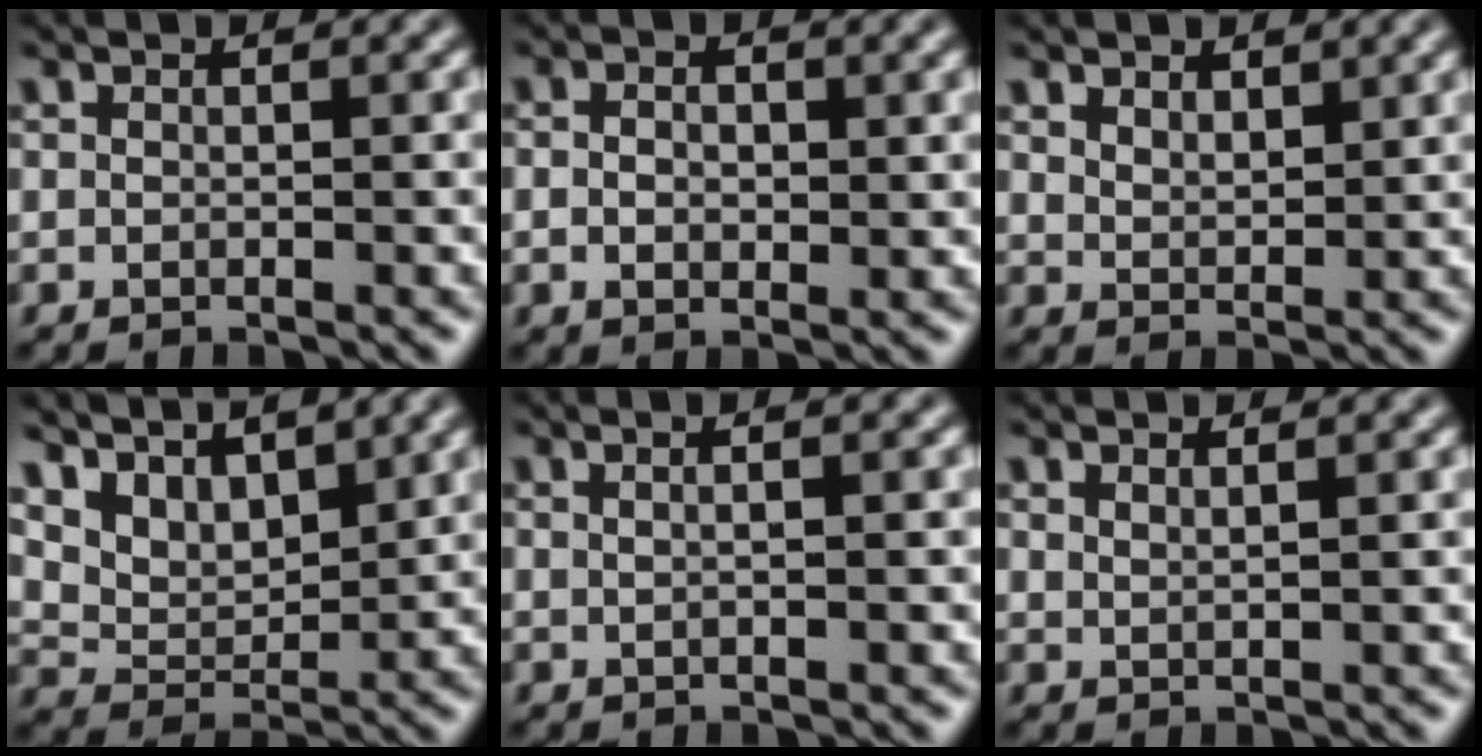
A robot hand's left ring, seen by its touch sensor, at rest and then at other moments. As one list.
[{"total": 2.4, "force": [0.2, 1.5, 1.9], "torque": [-0.036, 0.001, 0.001]}, {"total": 2.2, "force": [1.8, 1.1, 0.8], "torque": [-0.021, -0.002, 0.032]}, {"total": 7.2, "force": [5.6, 3.4, 3.0], "torque": [-0.089, -0.002, 0.106]}, {"total": 3.2, "force": [1.4, 1.5, 2.4], "torque": [-0.016, 0.026, -0.011]}, {"total": 0.8, "force": [0.8, 0.1, 0.3], "torque": [-0.005, 0.001, 0.014]}]